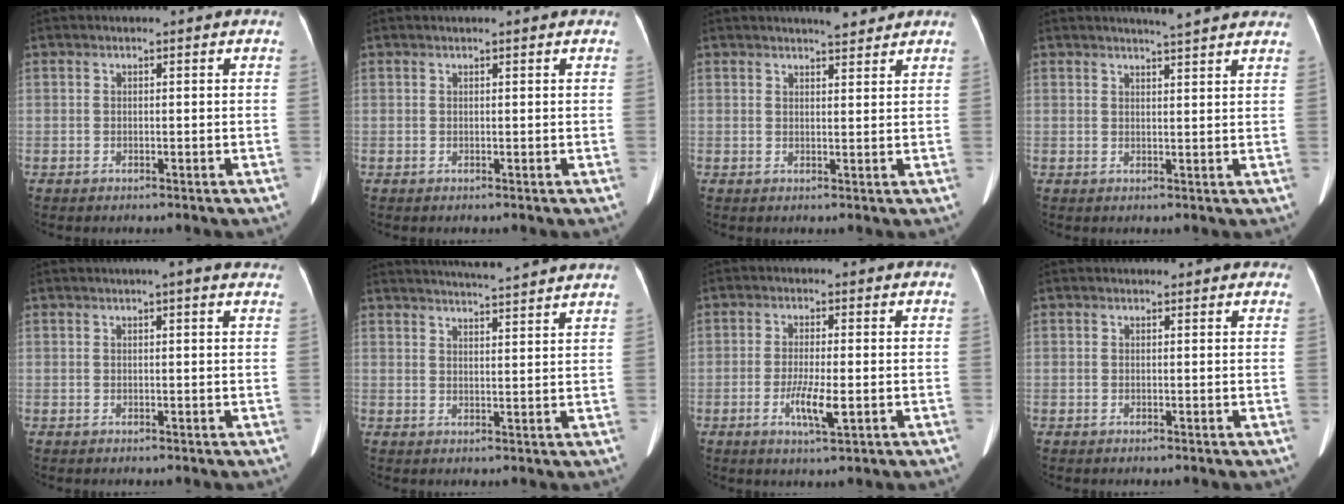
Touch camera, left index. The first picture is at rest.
{"total": 1.6, "force": [1.4, 0.2, 0.7], "torque": [-0.010, 0.022, 0.017]}
{"total": 3.9, "force": [3.6, 0.6, 1.5], "torque": [-0.022, 0.003, 0.048]}
{"total": 8.3, "force": [7.6, 0.4, 3.4], "torque": [-0.043, 0.009, 0.078]}
{"total": 4.4, "force": [3.5, 0.5, 2.7], "torque": [-0.033, 0.018, 0.032]}
{"total": 13.6, "force": [12.6, -0.4, 4.9], "torque": [-0.083, 0.001, 0.161]}
{"total": 4.9, "force": [-1.3, 0.6, 4.6], "torque": [-0.091, -0.009, -0.022]}
{"total": 2.8, "force": [2.5, 1.2, 0.8], "torque": [-0.006, 0.010, 0.018]}